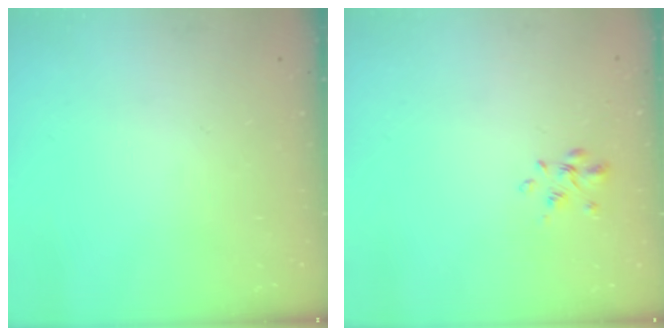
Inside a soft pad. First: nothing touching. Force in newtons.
{"total": 2.4, "press": 2.3, "slide": 0.8}